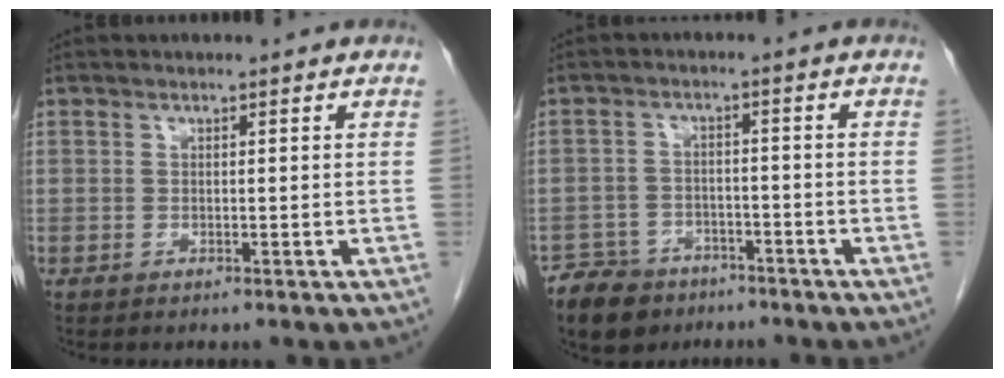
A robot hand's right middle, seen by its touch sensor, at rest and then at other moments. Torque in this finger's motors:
{"motor_torque": [0.47, -0.44, 0.06, 0.01]}